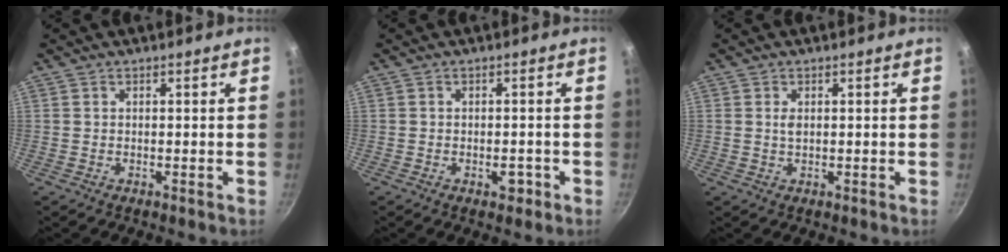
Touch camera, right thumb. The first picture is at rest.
{"total": 2.1, "force": [-1.0, 1.3, 1.3], "torque": [-0.008, 0.007, -0.010]}
{"total": 1.5, "force": [0.3, 0.8, 1.2], "torque": [-0.023, -0.003, 0.008]}